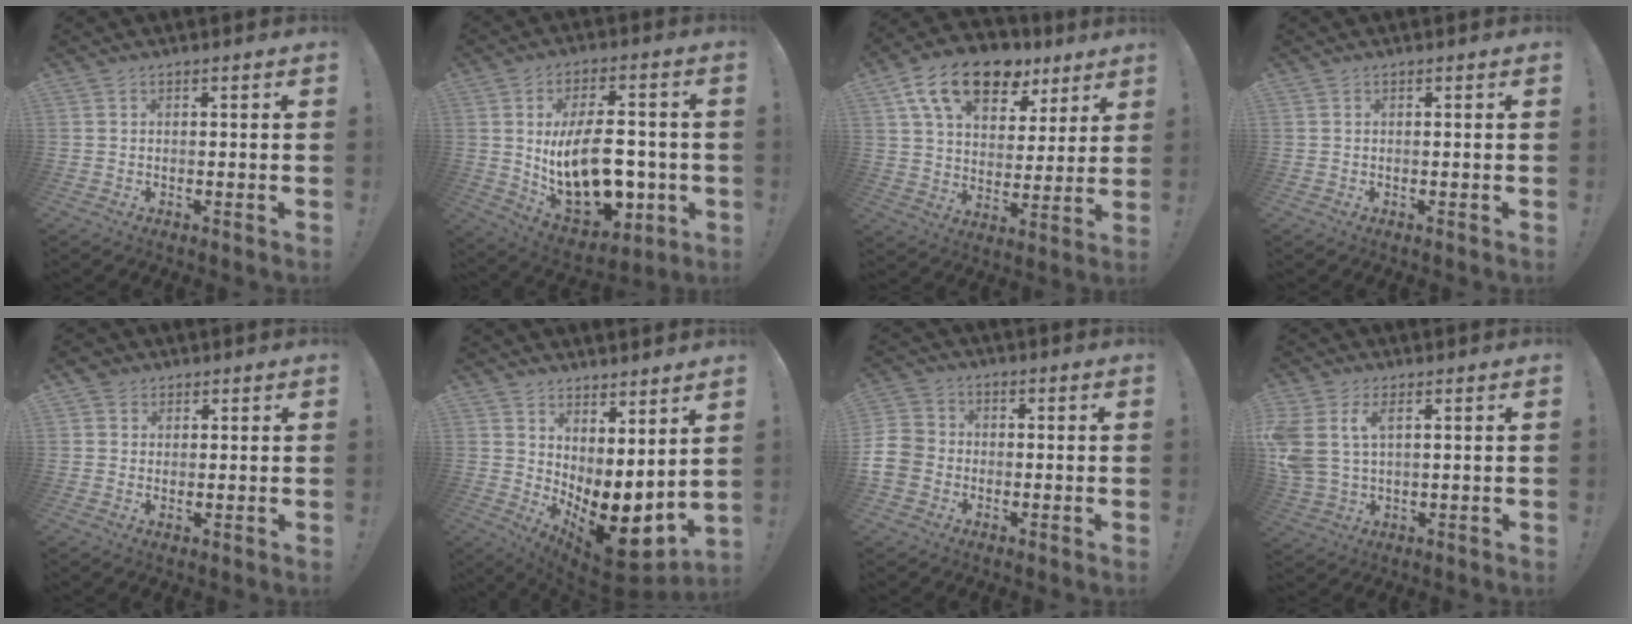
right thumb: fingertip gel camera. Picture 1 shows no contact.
{"total": 21.0, "force": [-1.4, 12.0, 17.2], "torque": [-0.291, -0.005, -0.014]}
{"total": 17.7, "force": [10.6, 9.9, 10.1], "torque": [-0.167, -0.055, 0.188]}
{"total": 0.0}
{"total": 3.2, "force": [1.7, 2.6, 0.7], "torque": [-0.007, -0.006, 0.032]}
{"total": 11.5, "force": [-2.6, 5.2, 9.9], "torque": [-0.114, -0.007, -0.025]}
{"total": 8.0, "force": [-2.0, 7.0, 3.4], "torque": [-0.082, 0.026, -0.033]}
{"total": 8.0, "force": [3.4, 4.8, 5.4], "torque": [-0.126, -0.007, 0.065]}